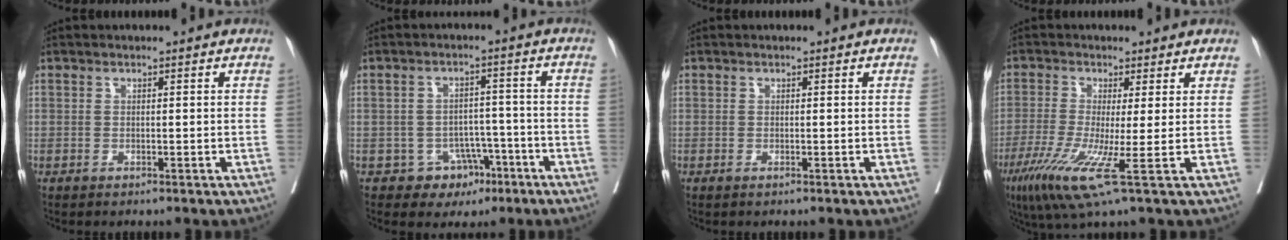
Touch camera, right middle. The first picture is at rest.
{"total": 5.3, "force": [-2.8, 4.5, 0.9], "torque": [0.008, 0.018, -0.033]}
{"total": 0.0}
{"total": 8.2, "force": [-3.0, -0.5, 7.6], "torque": [-0.145, -0.027, -0.055]}